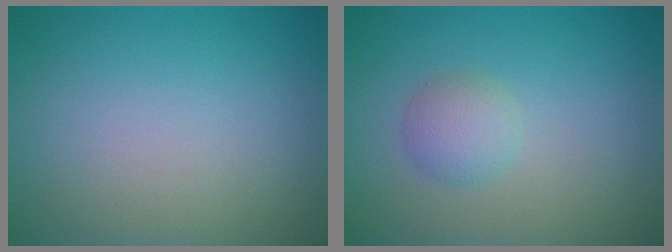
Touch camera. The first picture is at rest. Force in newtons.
{"total": 2.0, "press": 2.0, "slide": 0.0}